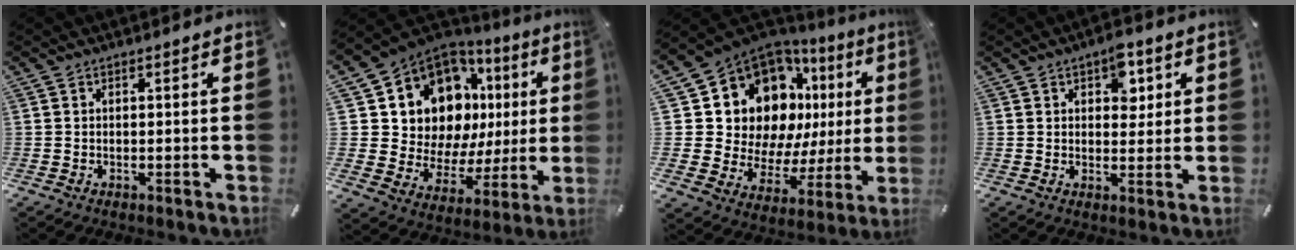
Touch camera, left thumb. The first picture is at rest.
{"total": 14.2, "force": [7.4, 10.6, 5.8], "torque": [-0.107, -0.078, 0.149]}
{"total": 17.9, "force": [8.7, 12.7, 9.1], "torque": [-0.147, -0.080, 0.174]}
{"total": 6.2, "force": [2.8, 4.0, 3.8], "torque": [-0.034, -0.007, 0.041]}